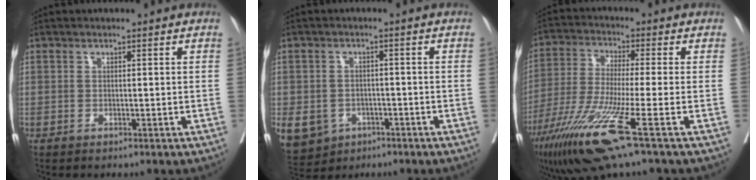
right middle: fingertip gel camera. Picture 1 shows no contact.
{"total": 13.9, "force": [-6.0, 11.4, 5.2], "torque": [-0.149, 0.000, -0.078]}
{"total": 13.6, "force": [-7.1, -0.6, 11.6], "torque": [-0.239, -0.041, -0.134]}